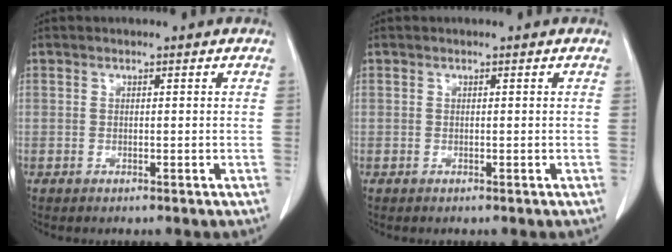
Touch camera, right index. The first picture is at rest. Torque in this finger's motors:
{"motor_torque": [0.00, 0.00, 0.00, 0.00]}